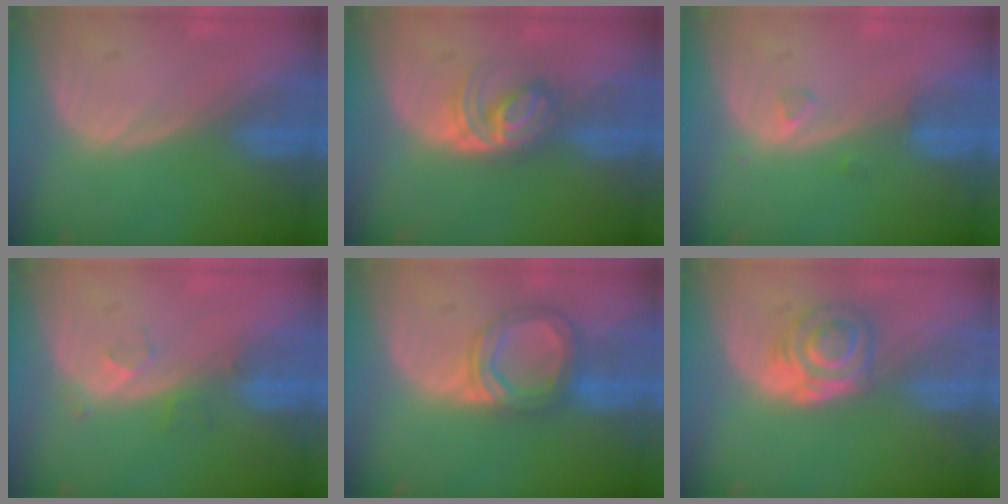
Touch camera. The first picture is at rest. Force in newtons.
{"total": 5.8, "press": 5.0, "slide": 2.9}
{"total": 1.2, "press": 1.2, "slide": 0.1}
{"total": 2.7, "press": 2.3, "slide": 1.5}
{"total": 5.7, "press": 5.7, "slide": 0.3}
{"total": 6.2, "press": 5.2, "slide": 3.3}